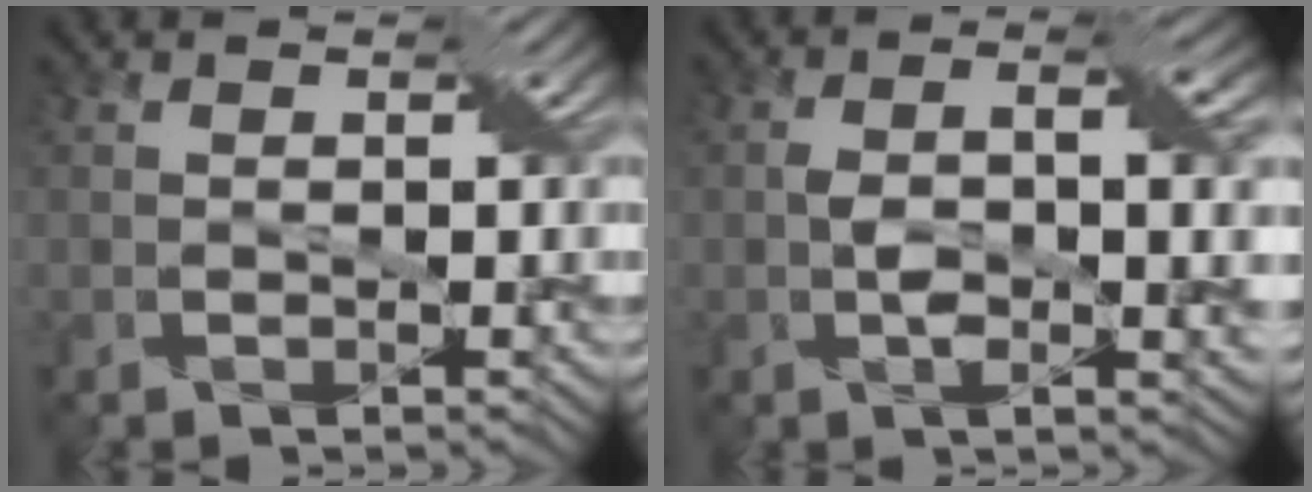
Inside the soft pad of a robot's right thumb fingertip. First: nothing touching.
{"total": 5.5, "force": [-0.1, 1.7, 5.2], "torque": [-0.088, -0.001, -0.002]}